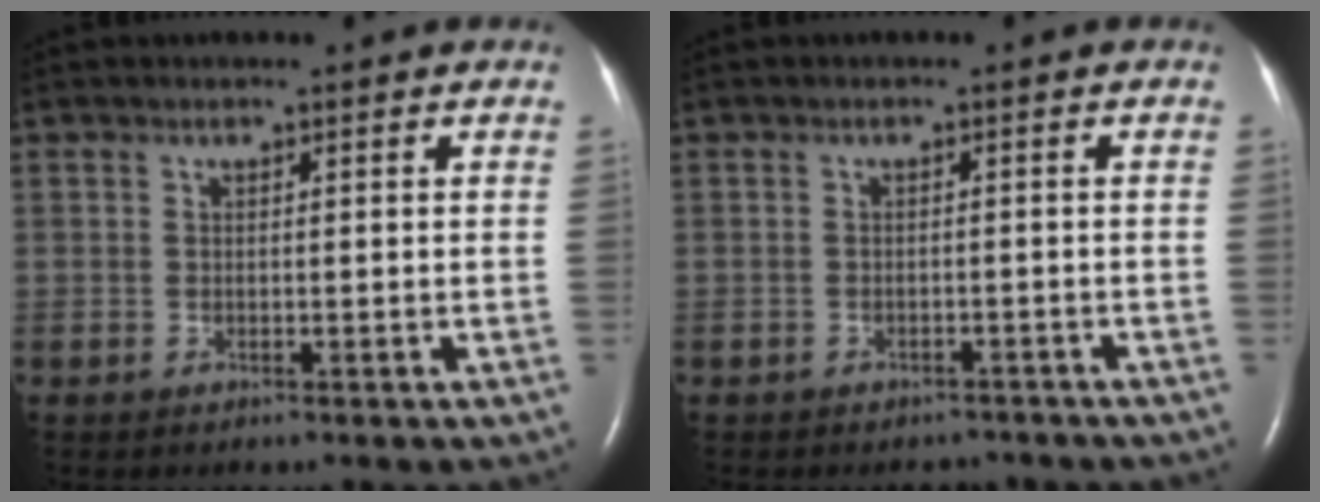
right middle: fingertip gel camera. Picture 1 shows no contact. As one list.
[{"total": 4.2, "force": [-3.7, 1.9, 0.6], "torque": [-0.011, 0.004, -0.044]}]